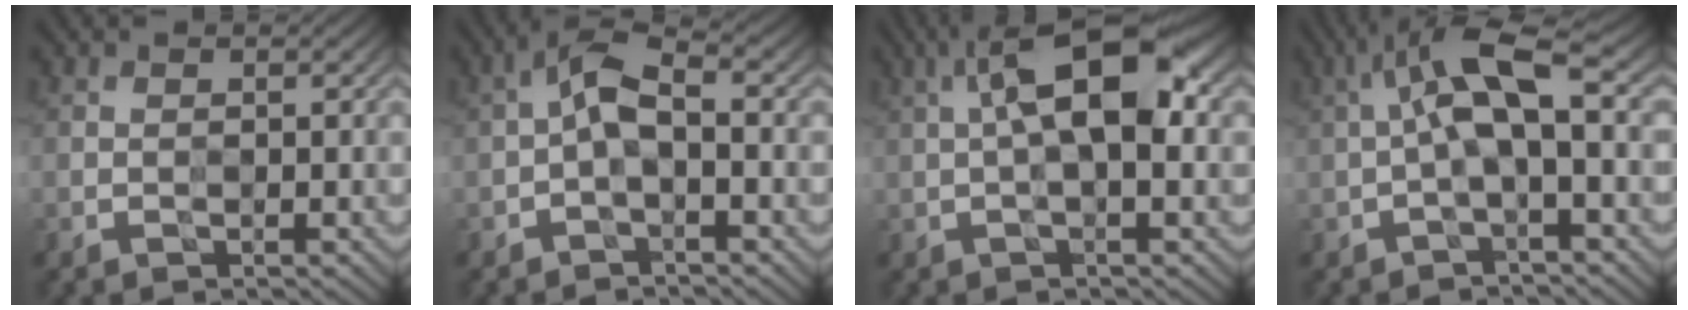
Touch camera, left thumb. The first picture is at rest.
{"total": 4.4, "force": [-0.5, 1.7, 4.0], "torque": [-0.083, 0.015, -0.022]}
{"total": 9.6, "force": [1.8, 3.3, 8.9], "torque": [-0.153, 0.024, 0.020]}
{"total": 8.5, "force": [0.8, 2.4, 8.1], "torque": [-0.160, 0.029, 0.003]}